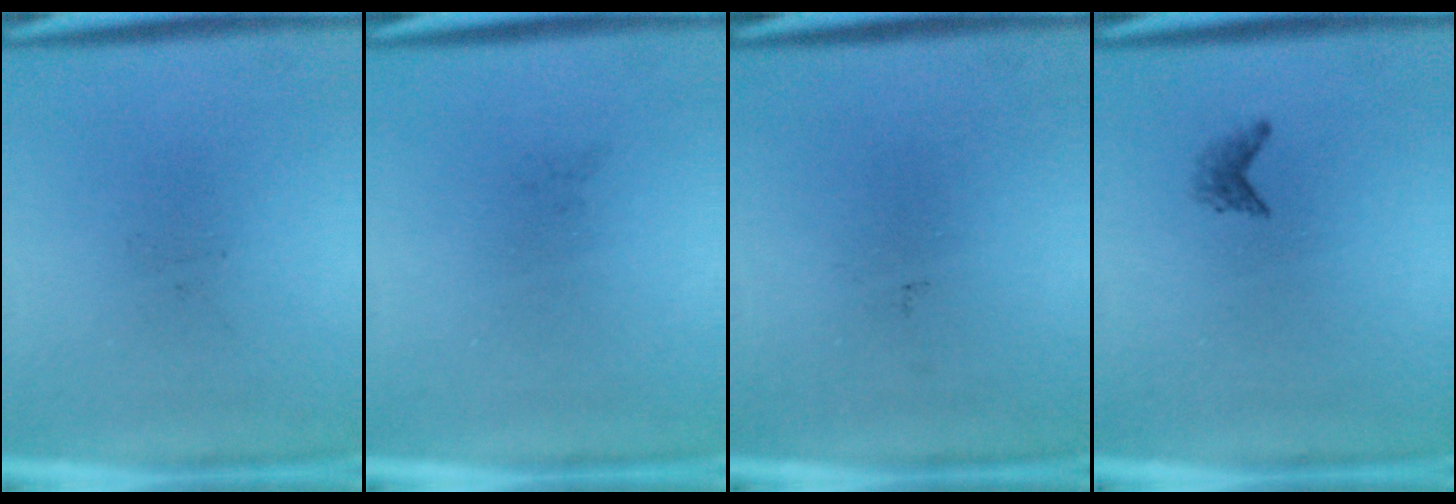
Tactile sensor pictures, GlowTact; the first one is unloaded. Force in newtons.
{"total": 0.0}
{"total": 0.0}
{"total": 1.1}